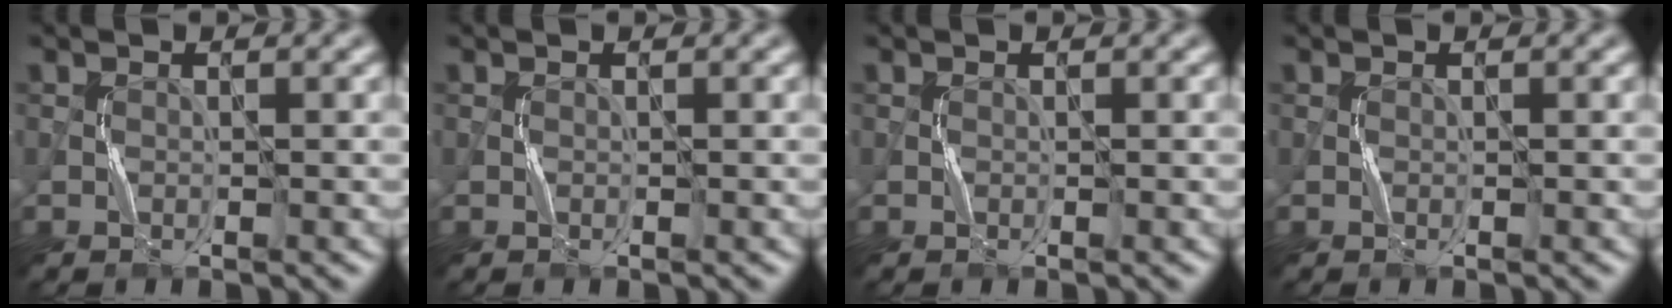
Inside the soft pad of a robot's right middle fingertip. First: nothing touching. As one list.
[{"total": 0.0}, {"total": 0.0}, {"total": 0.0}]